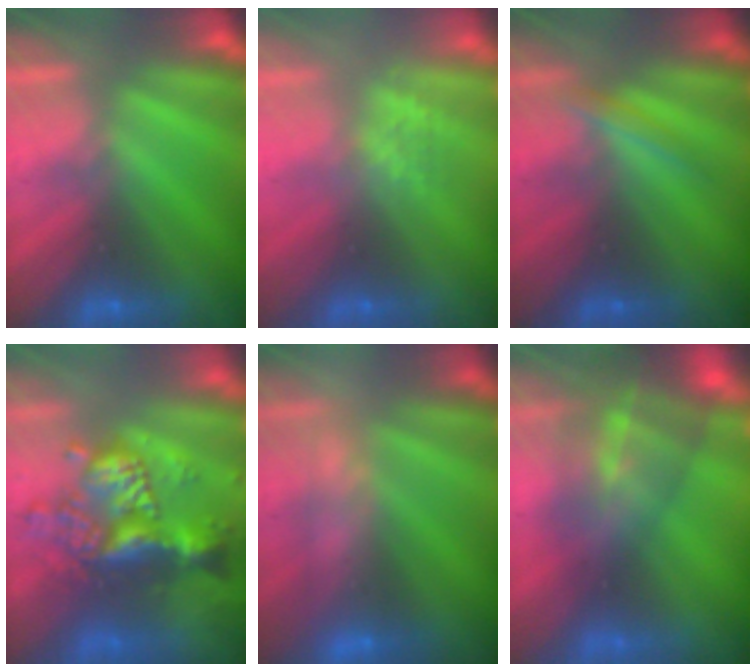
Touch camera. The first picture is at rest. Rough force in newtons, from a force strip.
{"total": 2.8}
{"total": 1.8}
{"total": 9.4}
{"total": 2.4}
{"total": 7.7}